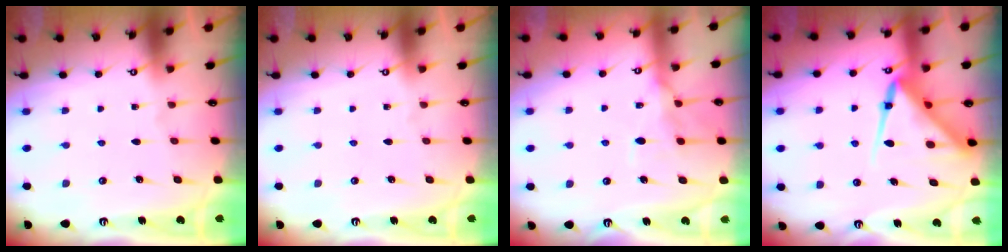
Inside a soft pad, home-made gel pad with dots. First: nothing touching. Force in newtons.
{"total": 0.0}
{"total": 10.8, "press": 10.8, "slide": 0.9}
{"total": 11.1, "press": 11.0, "slide": 1.1}